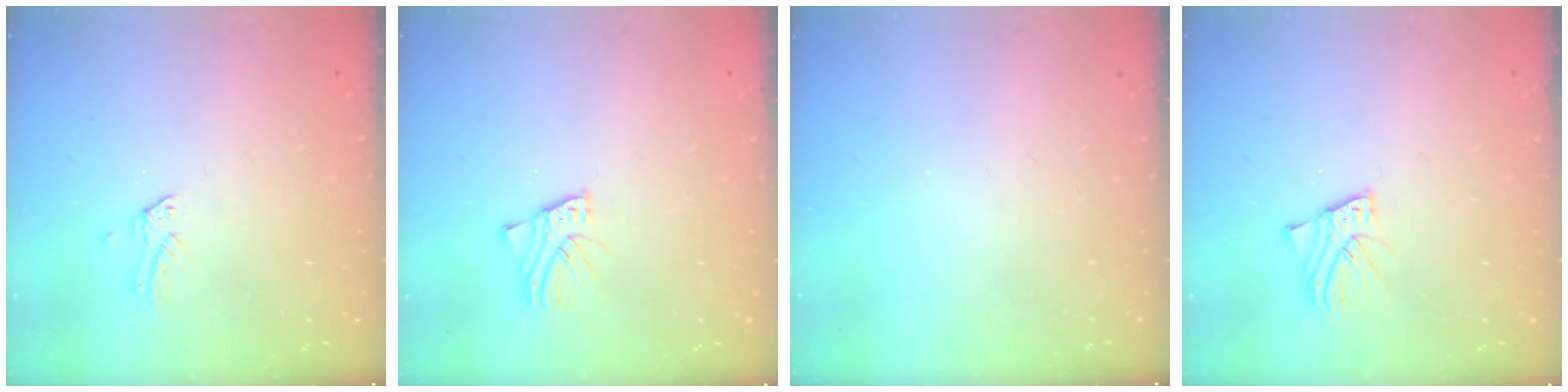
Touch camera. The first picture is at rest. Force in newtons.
{"total": 2.5, "press": 2.5, "slide": 0.2}
{"total": 0.0}
{"total": 3.0, "press": 2.9, "slide": 0.3}